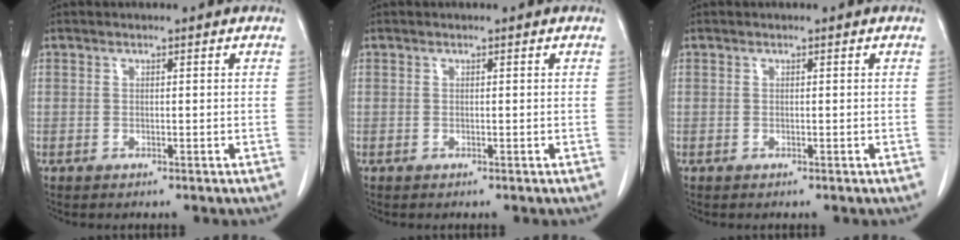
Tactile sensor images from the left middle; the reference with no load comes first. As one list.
[{"total": 0.0}, {"total": 0.0}]